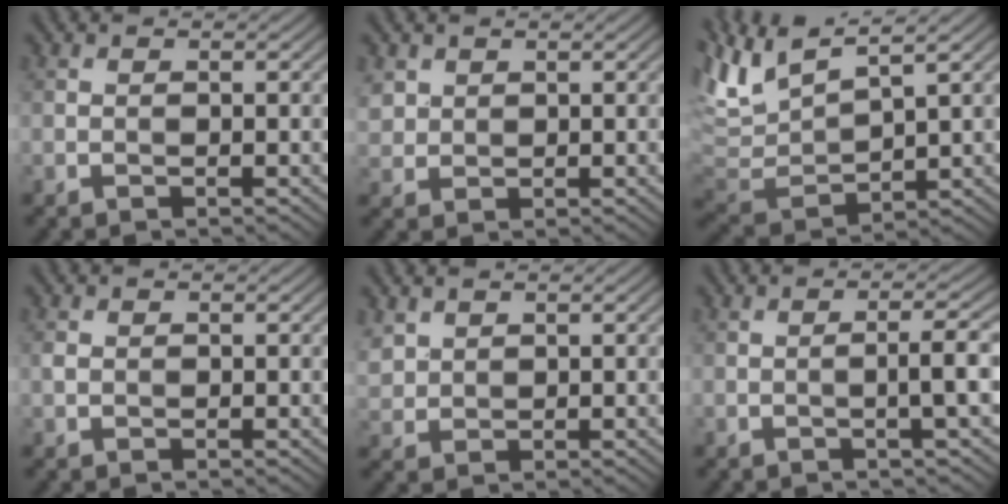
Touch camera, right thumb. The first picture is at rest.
{"total": 2.4, "force": [1.3, 2.0, 0.7], "torque": [-0.029, 0.000, 0.029]}
{"total": 9.0, "force": [5.7, 2.6, 6.5], "torque": [-0.163, 0.015, 0.116]}
{"total": 0.7, "force": [0.1, 0.5, 0.4], "torque": [-0.013, 0.001, 0.001]}
{"total": 2.6, "force": [1.7, 1.7, 1.0], "torque": [-0.035, 0.002, 0.040]}
{"total": 3.3, "force": [-0.4, 0.2, 3.3], "torque": [-0.055, 0.010, -0.015]}